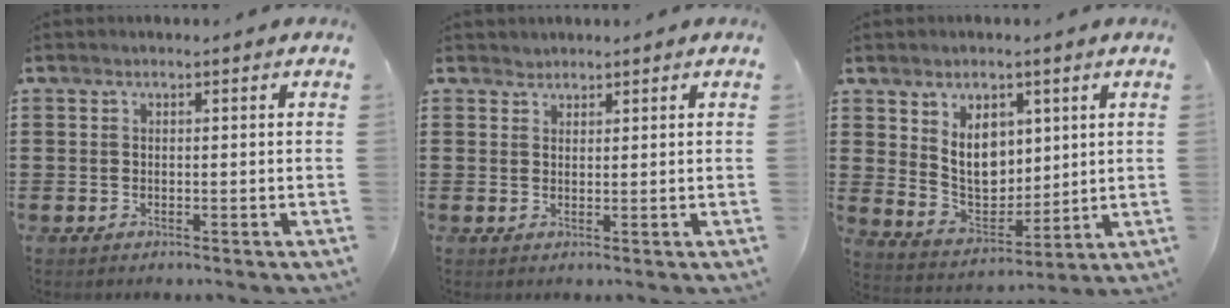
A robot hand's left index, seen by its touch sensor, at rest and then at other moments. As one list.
[{"total": 1.3, "force": [1.2, 0.4, -0.1], "torque": [-0.002, 0.001, 0.025]}, {"total": 7.9, "force": [2.9, 5.7, 4.7], "torque": [-0.086, -0.001, 0.054]}]